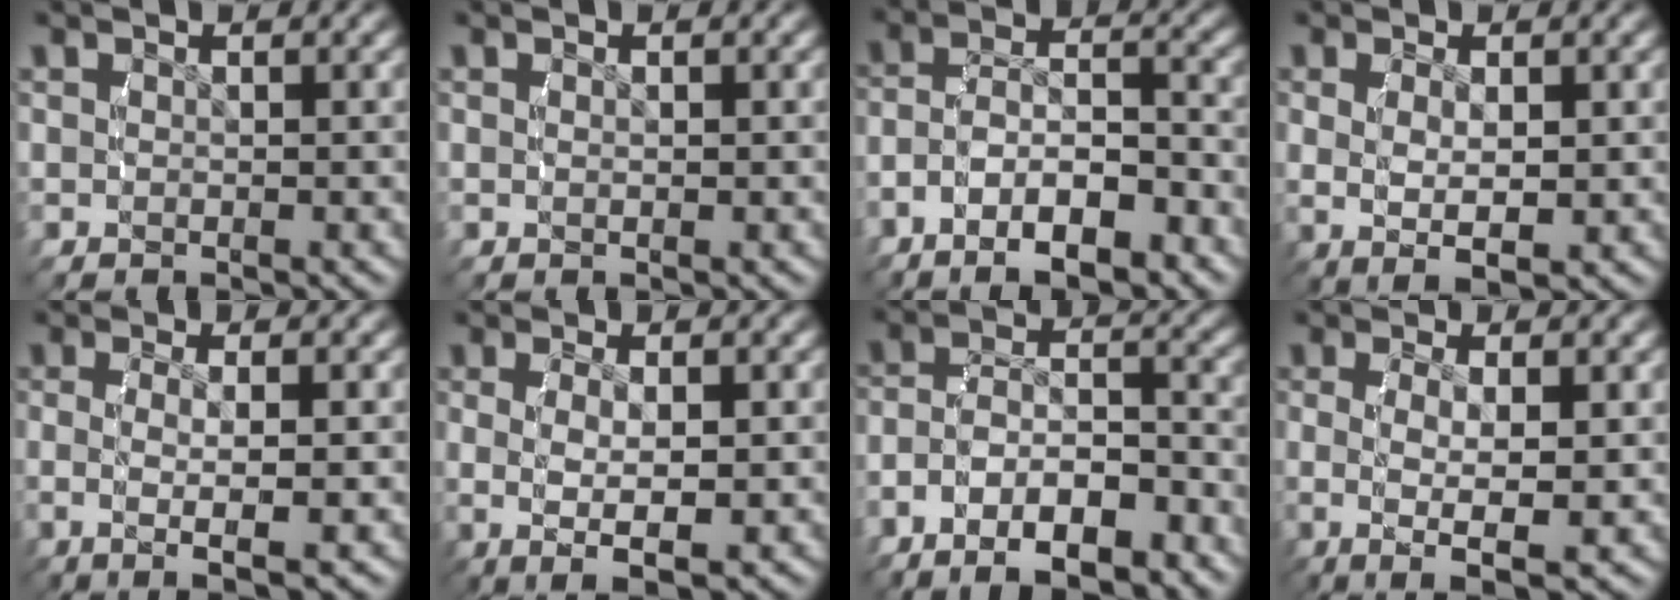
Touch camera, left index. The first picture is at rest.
{"total": 0.5, "force": [0.0, -0.1, 0.5], "torque": [-0.013, -0.003, 0.001]}
{"total": 6.3, "force": [-3.5, 3.1, 4.1], "torque": [-0.080, -0.010, -0.055]}
{"total": 4.5, "force": [0.2, 2.1, 4.0], "torque": [-0.073, -0.008, 0.013]}
{"total": 4.6, "force": [-0.8, 1.0, 4.4], "torque": [-0.081, -0.006, -0.006]}
{"total": 5.2, "force": [-0.3, 2.0, 4.8], "torque": [-0.095, -0.008, 0.006]}
{"total": 7.4, "force": [-4.7, 3.8, 4.2], "torque": [-0.080, -0.015, -0.074]}
{"total": 5.5, "force": [-0.7, 1.8, 5.1], "torque": [-0.097, -0.013, 0.000]}